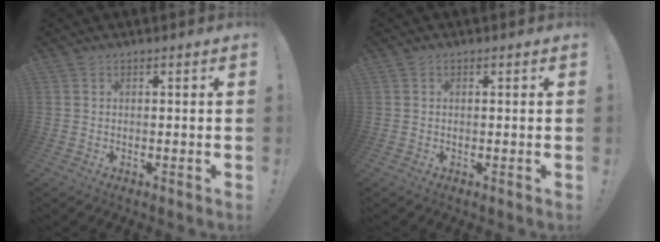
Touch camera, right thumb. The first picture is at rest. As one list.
[{"total": 0.0}]